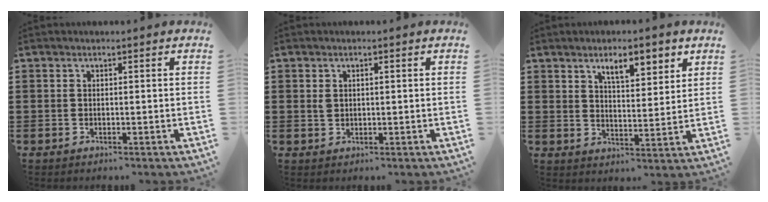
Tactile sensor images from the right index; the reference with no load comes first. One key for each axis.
{"total": 1.4, "fx": 0.4, "fy": 0.9, "fz": 1.0, "tx": -0.023, "ty": 0.005, "tz": 0.006}
{"total": 6.0, "fx": 4.0, "fy": 1.9, "fz": 4.1, "tx": -0.059, "ty": -0.008, "tz": 0.062}